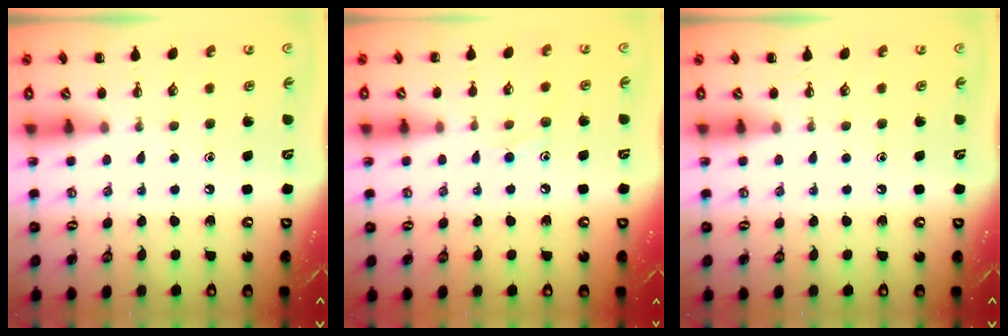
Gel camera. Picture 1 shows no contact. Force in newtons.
{"total": 6.2, "press": 5.9, "slide": 1.9}
{"total": 0.0}